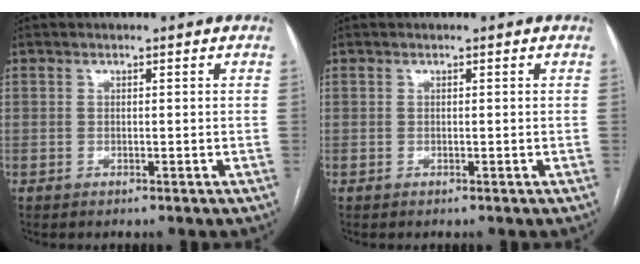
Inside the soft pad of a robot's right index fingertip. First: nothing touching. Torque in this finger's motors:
{"motor_torque": [0.00, 0.00, 0.00, 0.00]}